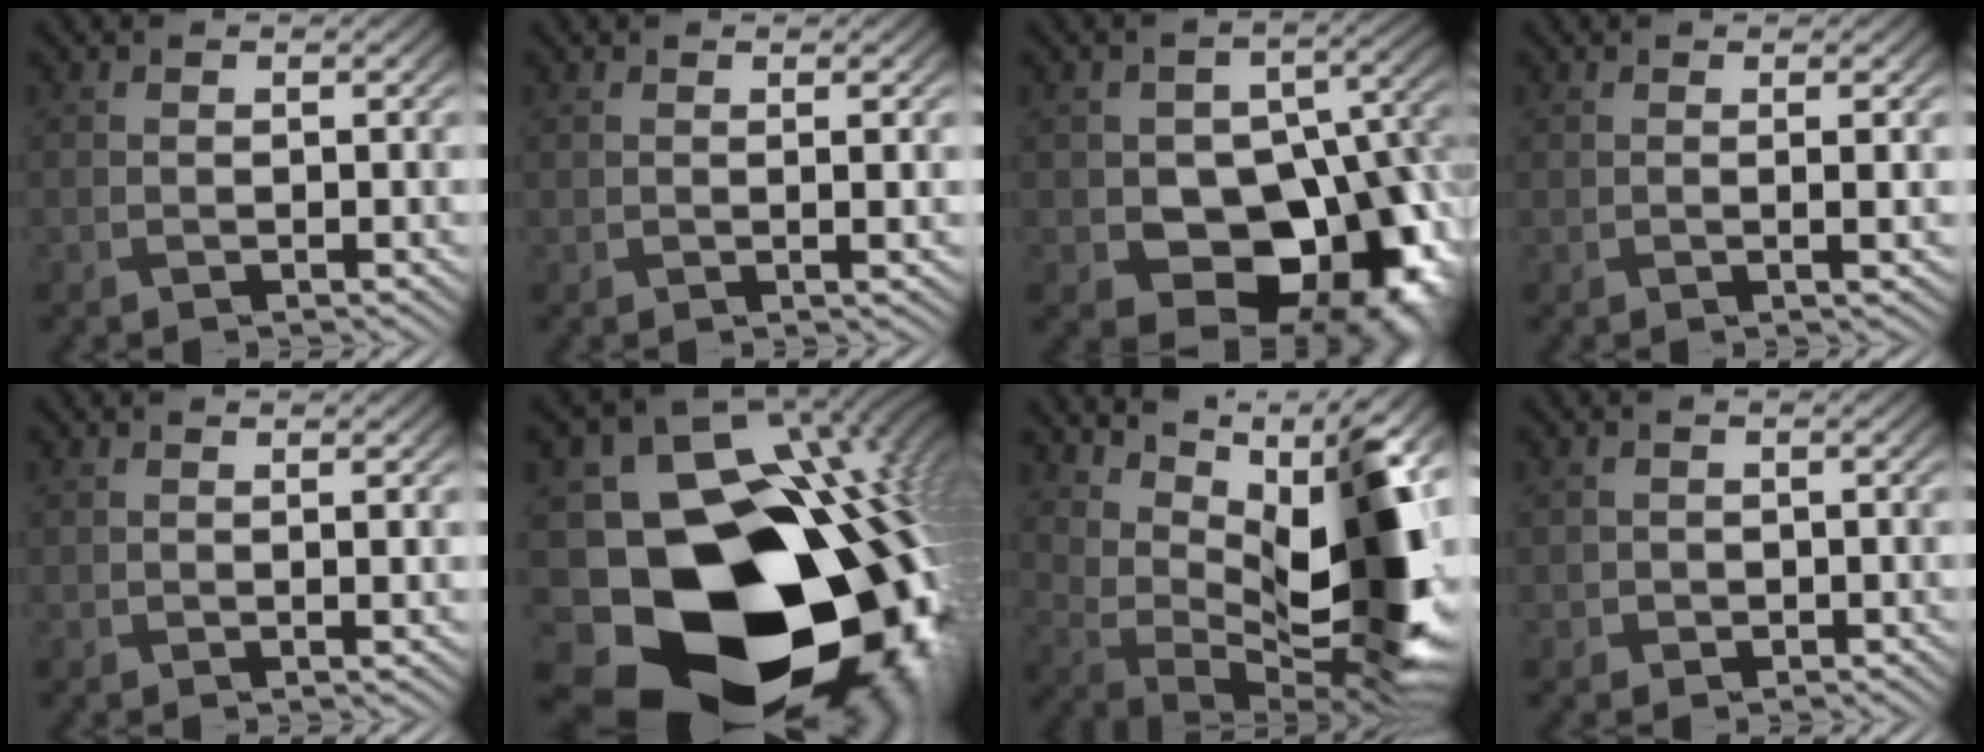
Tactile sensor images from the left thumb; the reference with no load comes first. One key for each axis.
{"total": 0.8, "fx": 0.4, "fy": 0.1, "fz": 0.7, "tx": -0.013, "ty": -0.001, "tz": 0.010}
{"total": 16.1, "fx": -6.0, "fy": 11.0, "fz": 10.1, "tx": -0.123, "ty": -0.010, "tz": -0.088}
{"total": 1.0, "fx": 0.2, "fy": -0.1, "fz": 1.0, "tx": -0.018, "ty": -0.001, "tz": 0.005}
{"total": 0.7, "fx": 0.5, "fy": 0.2, "fz": 0.4, "tx": -0.009, "ty": -0.001, "tz": 0.012}
{"total": 23.6, "fx": -9.1, "fy": 17.3, "fz": 13.3, "tx": -0.207, "ty": -0.058, "tz": -0.141}
{"total": 14.5, "fx": 5.4, "fy": 5.4, "fz": 12.3, "tx": -0.202, "ty": 0.004, "tz": 0.099}
{"total": 1.7, "fx": -0.6, "fy": 1.6, "fz": 0.3, "tx": -0.008, "ty": -0.004, "tz": -0.016}